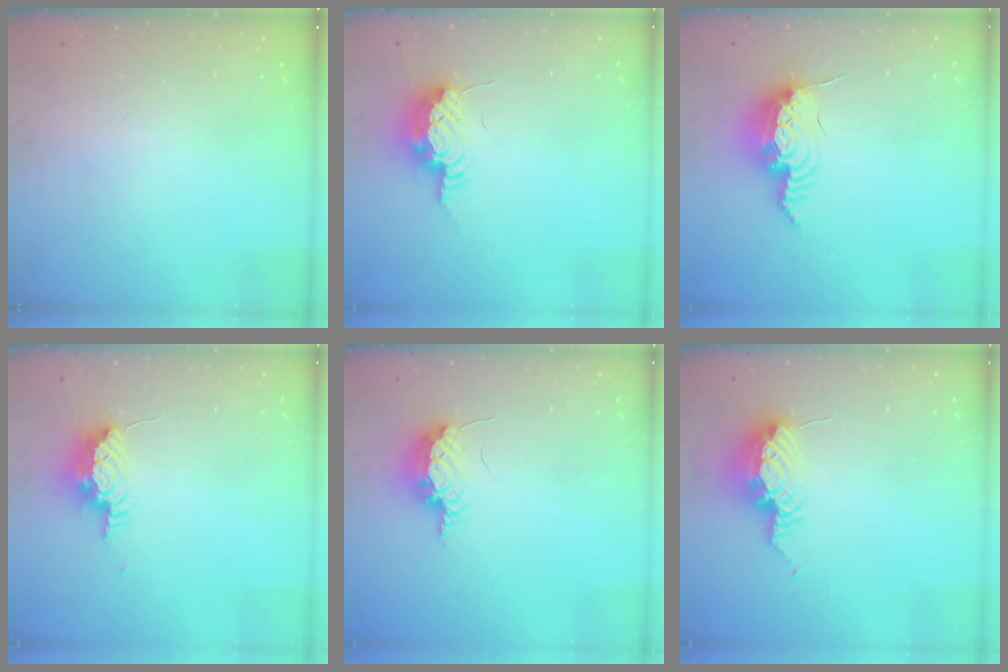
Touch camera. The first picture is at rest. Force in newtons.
{"total": 9.0, "press": 8.9, "slide": 1.8}
{"total": 16.5, "press": 16.5, "slide": 0.8}
{"total": 8.2, "press": 8.0, "slide": 2.1}
{"total": 8.7, "press": 7.8, "slide": 4.0}
{"total": 13.5, "press": 10.7, "slide": 8.2}